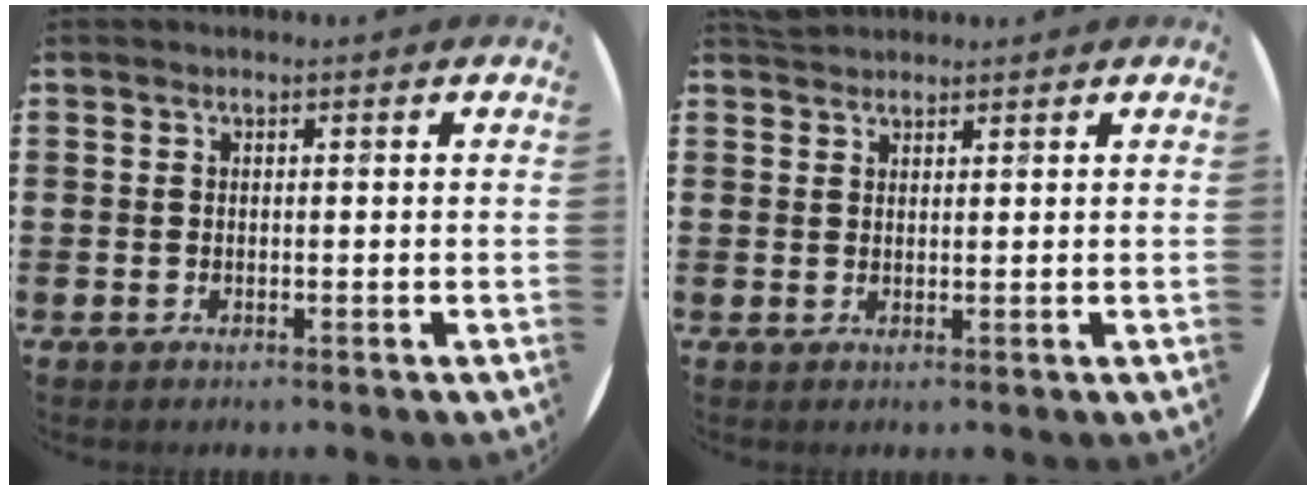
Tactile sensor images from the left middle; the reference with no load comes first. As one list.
[{"total": 1.8, "force": [1.7, 0.5, 0.0], "torque": [0.005, 0.003, 0.031]}]